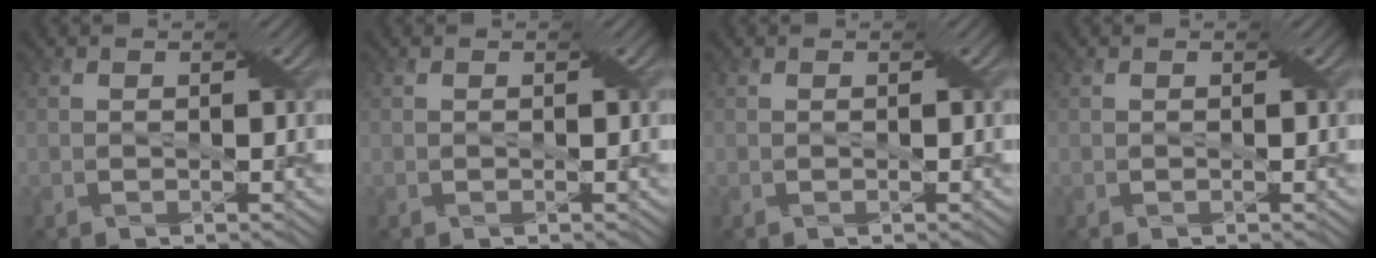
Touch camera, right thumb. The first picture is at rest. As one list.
[{"total": 0.0}, {"total": 0.0}, {"total": 0.0}]